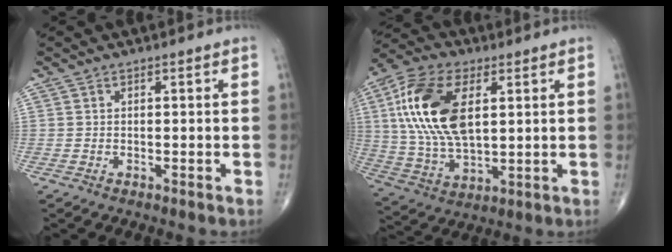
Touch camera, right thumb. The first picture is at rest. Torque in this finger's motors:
{"motor_torque": [1.03, 3.98, 2.13, 0.30, 0.25]}